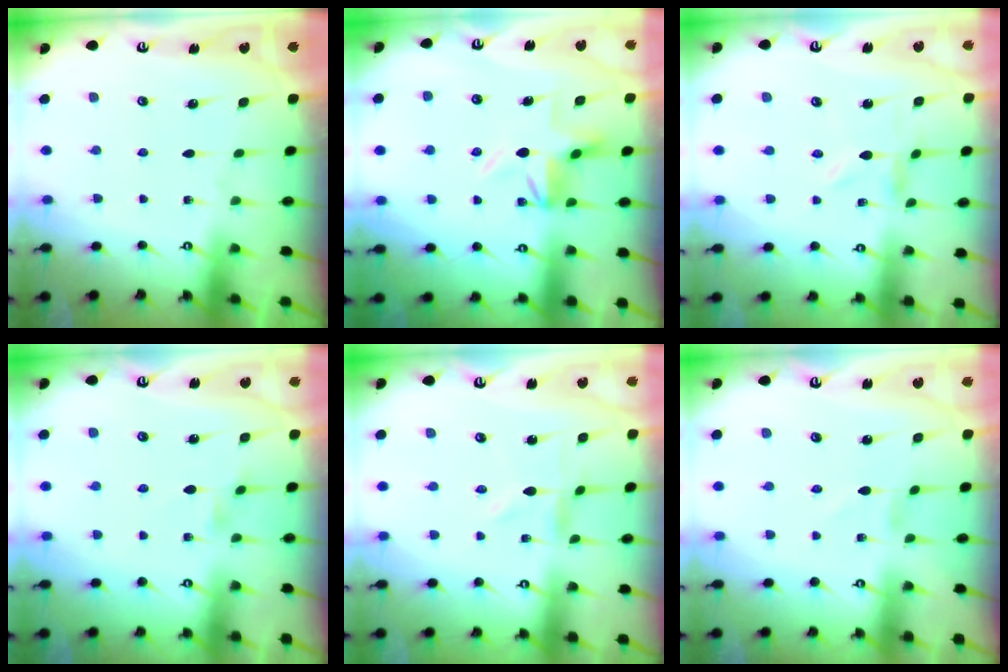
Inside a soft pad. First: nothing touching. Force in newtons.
{"total": 4.4, "press": 3.8, "slide": 2.2}
{"total": 0.0}
{"total": 0.9, "press": 0.8, "slide": 0.3}
{"total": 0.9, "press": 0.9, "slide": 0.1}
{"total": 0.8, "press": 0.8, "slide": 0.1}